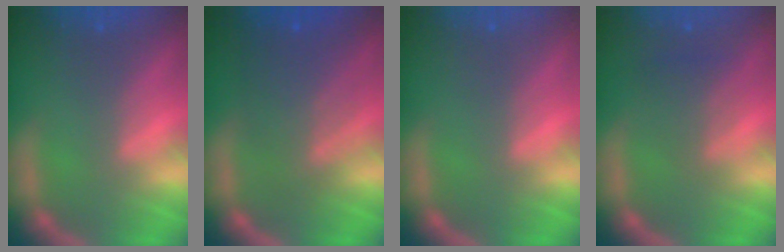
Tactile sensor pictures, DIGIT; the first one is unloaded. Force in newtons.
{"total": 6.5}
{"total": 0.0}
{"total": 2.5}